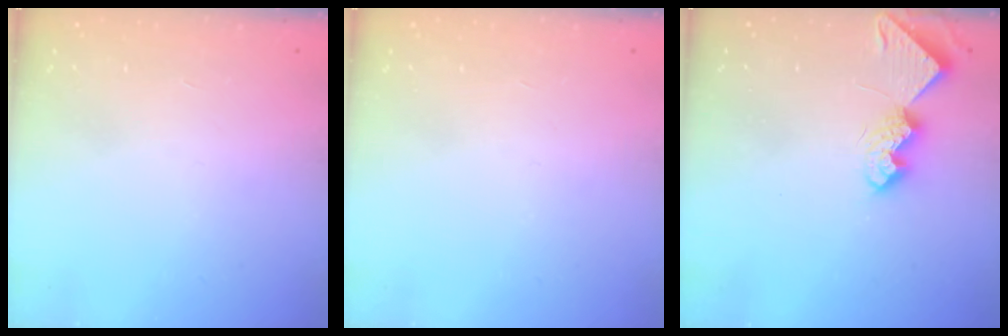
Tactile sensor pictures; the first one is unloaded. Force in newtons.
{"total": 0.0}
{"total": 9.2, "press": 9.2, "slide": 0.6}